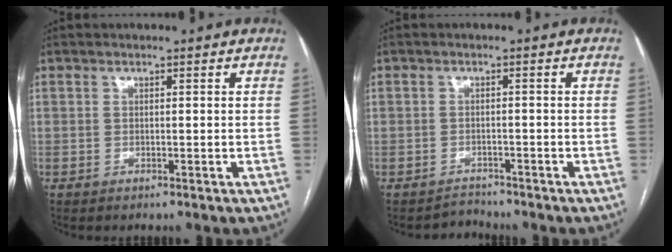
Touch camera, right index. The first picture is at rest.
{"total": 2.1, "force": [-1.7, 0.5, -1.1], "torque": [0.022, -0.005, -0.029]}